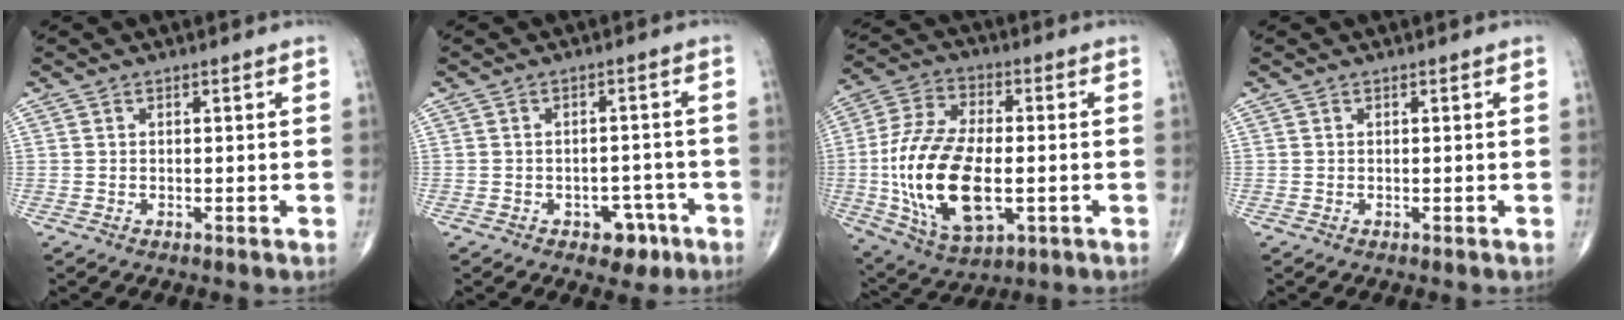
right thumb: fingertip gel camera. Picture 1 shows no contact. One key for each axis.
{"total": 3.2, "fx": -1.6, "fy": 2.3, "fz": 1.5, "tx": -0.003, "ty": 0.010, "tz": -0.017}
{"total": 21.1, "fx": -3.0, "fy": 10.9, "fz": 17.8, "tx": -0.357, "ty": 0.004, "tz": -0.041}
{"total": 0.0}